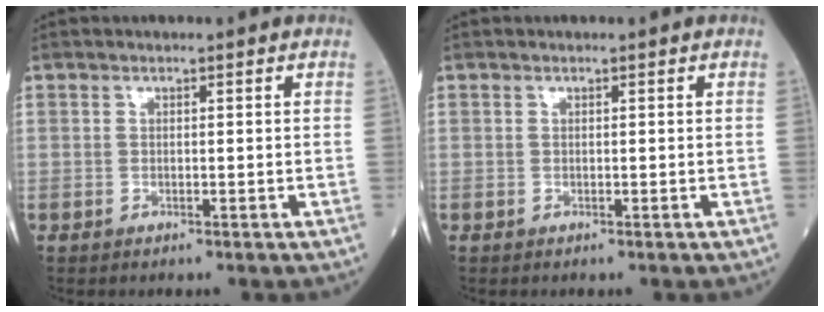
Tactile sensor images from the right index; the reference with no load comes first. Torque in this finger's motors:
{"motor_torque": [0.00, 0.00, 0.00, -0.01]}